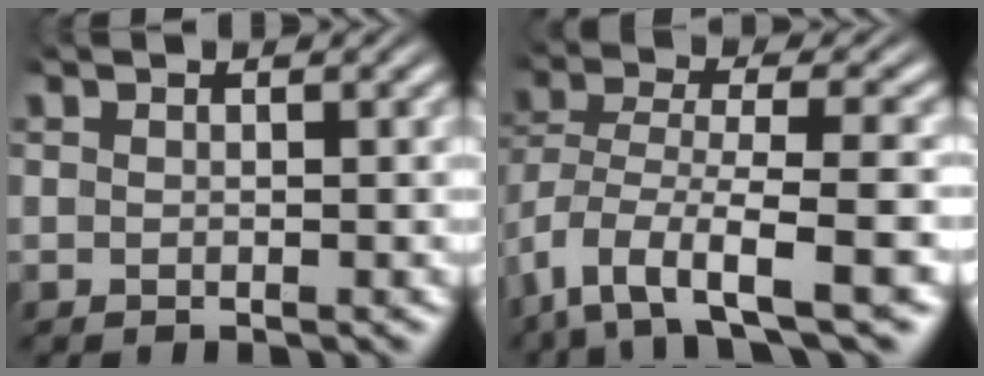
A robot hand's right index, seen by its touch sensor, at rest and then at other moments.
{"total": 6.5, "force": [-3.7, 2.4, 4.8], "torque": [-0.115, -0.039, -0.036]}